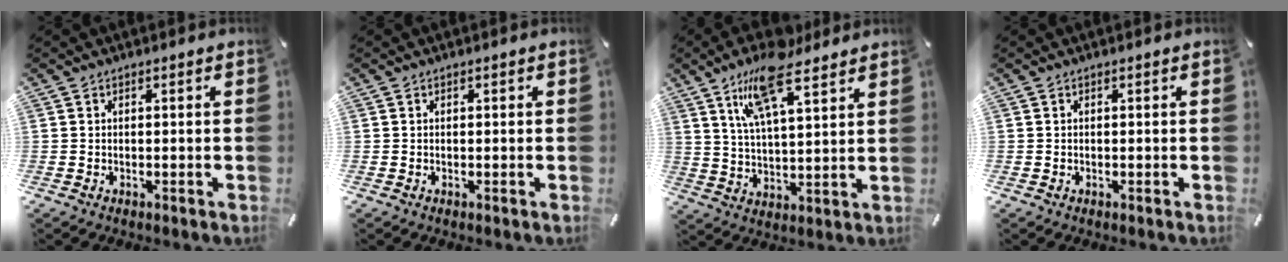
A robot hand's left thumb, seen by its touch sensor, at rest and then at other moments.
{"total": 0.0}
{"total": 13.8, "force": [9.4, 4.5, 9.2], "torque": [-0.174, -0.026, 0.165]}
{"total": 0.0}